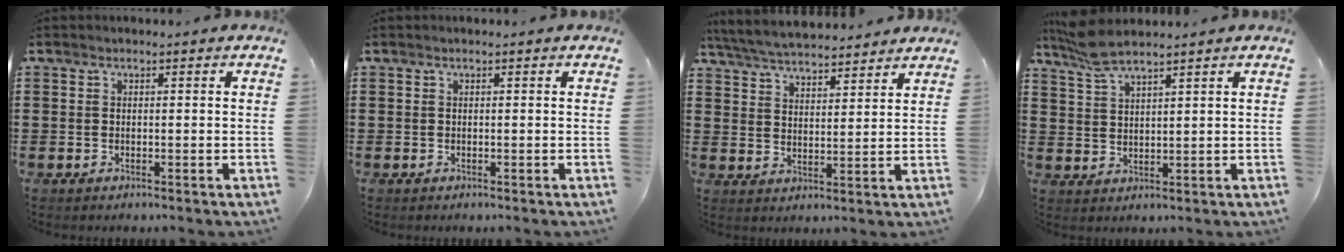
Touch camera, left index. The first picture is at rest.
{"total": 0.0}
{"total": 5.4, "force": [5.3, 0.4, 1.0], "torque": [-0.042, -0.023, 0.095]}
{"total": 5.4, "force": [4.6, 0.6, 2.8], "torque": [-0.066, -0.006, 0.084]}